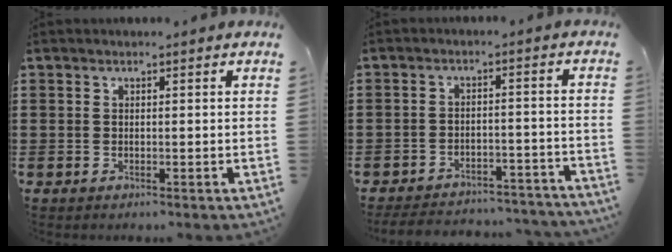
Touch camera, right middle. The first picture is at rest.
{"total": 4.7, "force": [-4.6, 0.4, 0.8], "torque": [-0.020, 0.002, -0.095]}